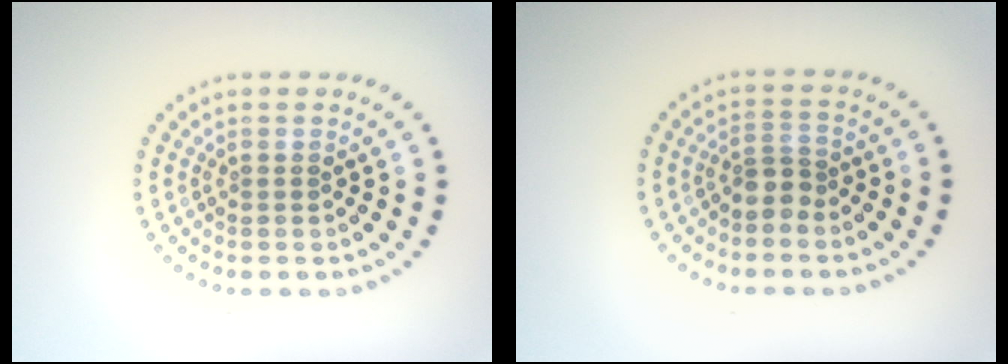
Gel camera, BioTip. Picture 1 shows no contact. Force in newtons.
{"total": 1.9, "press": 1.4, "slide": 1.3}